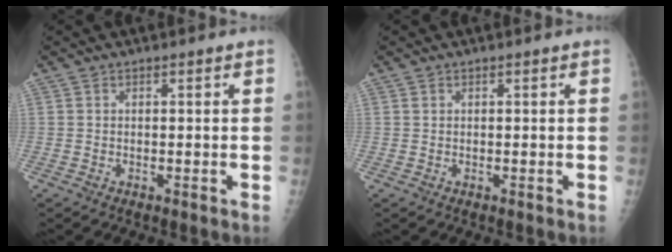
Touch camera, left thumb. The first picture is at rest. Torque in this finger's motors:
{"motor_torque": [-0.28, -0.22, -0.17, 0.17, 0.00]}